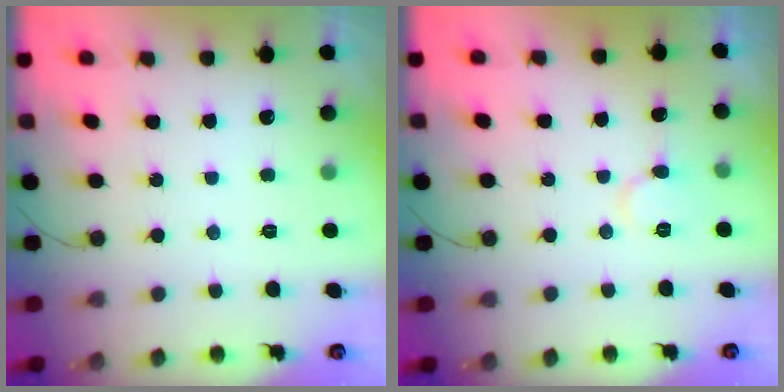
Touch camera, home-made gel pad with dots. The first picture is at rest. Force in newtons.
{"total": 6.5, "press": 6.5, "slide": 0.1}